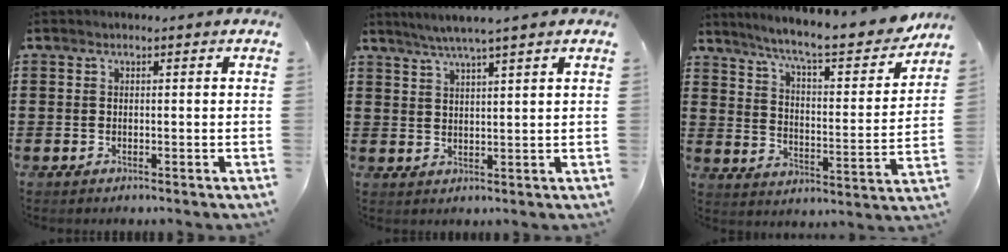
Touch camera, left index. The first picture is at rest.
{"total": 3.7, "force": [3.0, -0.6, 2.1], "torque": [-0.047, -0.009, 0.053]}
{"total": 8.8, "force": [7.6, 0.4, 4.4], "torque": [-0.100, -0.053, 0.120]}